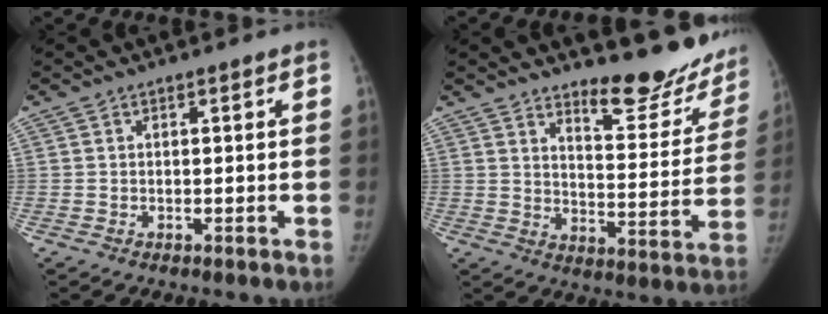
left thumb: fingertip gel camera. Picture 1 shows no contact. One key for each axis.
{"total": 16.1, "fx": 13.8, "fy": 5.0, "fz": 6.6, "tx": -0.038, "ty": -0.120, "tz": 0.177}